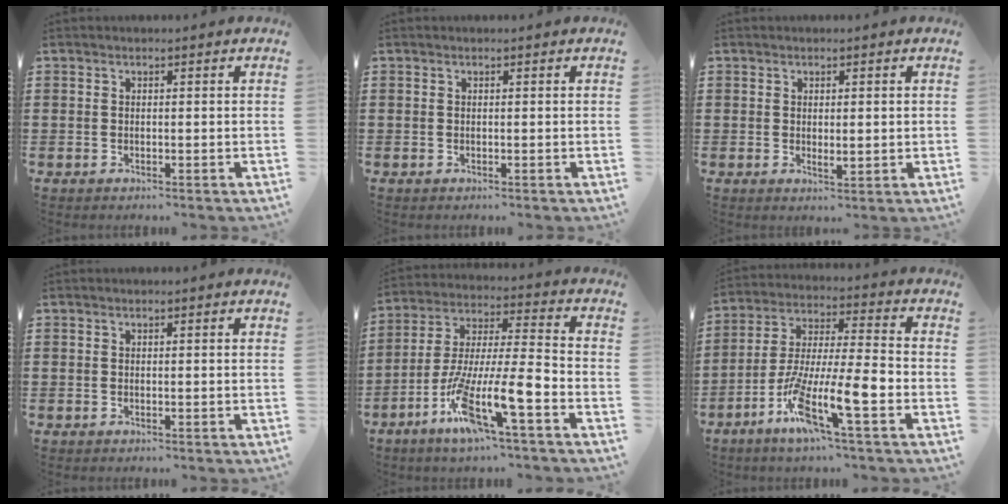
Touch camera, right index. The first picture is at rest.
{"total": 0.0}
{"total": 1.4, "force": [0.1, 0.6, 1.3], "torque": [-0.024, 0.001, 0.002]}
{"total": 0.0}
{"total": 13.9, "force": [-7.8, 1.7, 11.4], "torque": [-0.230, -0.016, -0.147]}
{"total": 13.0, "force": [-5.8, 2.1, 11.4], "torque": [-0.244, -0.017, -0.114]}